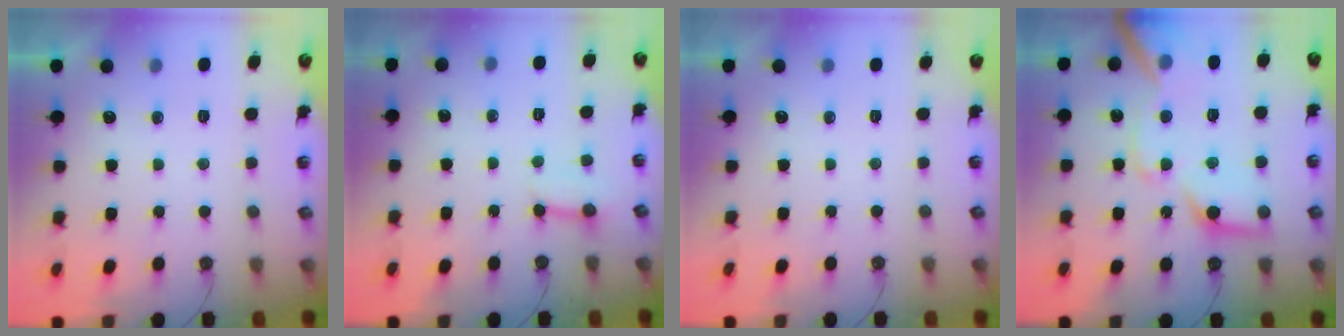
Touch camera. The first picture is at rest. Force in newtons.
{"total": 3.9, "press": 3.9, "slide": 0.5}
{"total": 0.0}
{"total": 19.7, "press": 19.5, "slide": 2.7}